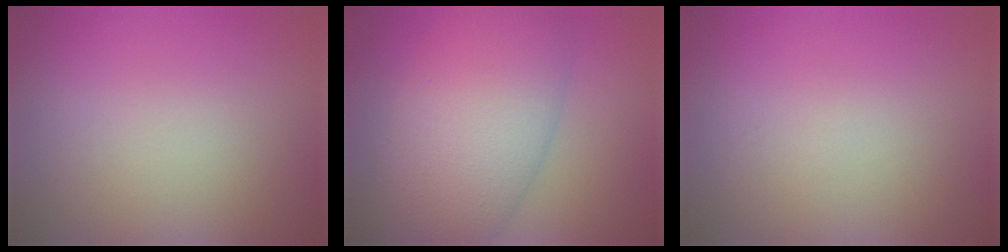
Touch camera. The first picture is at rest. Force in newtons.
{"total": 10.2, "press": 10.2, "slide": 0.2}
{"total": 0.0}